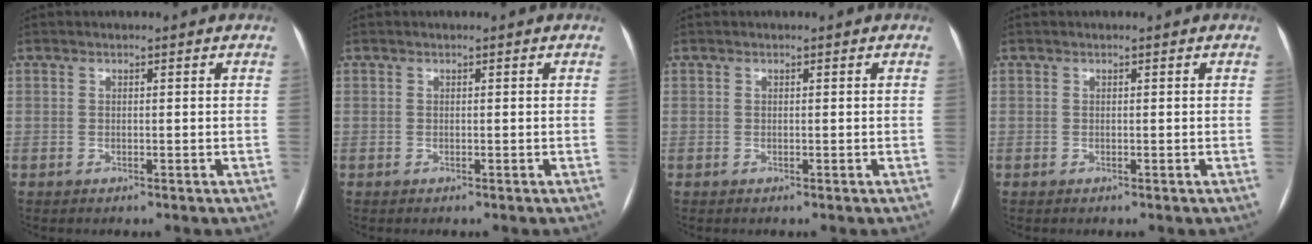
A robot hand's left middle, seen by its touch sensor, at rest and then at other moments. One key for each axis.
{"total": 0.0}
{"total": 0.0}
{"total": 0.0}